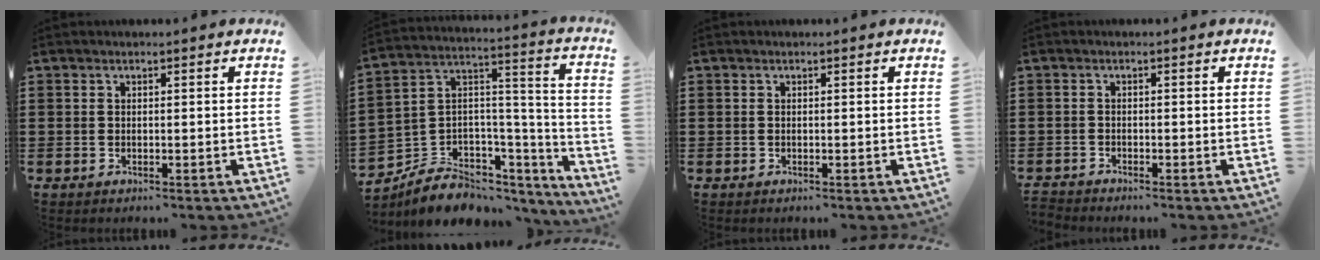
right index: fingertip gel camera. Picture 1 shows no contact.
{"total": 7.4, "force": [-5.5, 4.7, 1.4], "torque": [-0.037, 0.003, -0.097]}
{"total": 0.0}
{"total": 1.3, "force": [-1.2, 0.0, -0.2], "torque": [-0.001, 0.003, -0.028]}